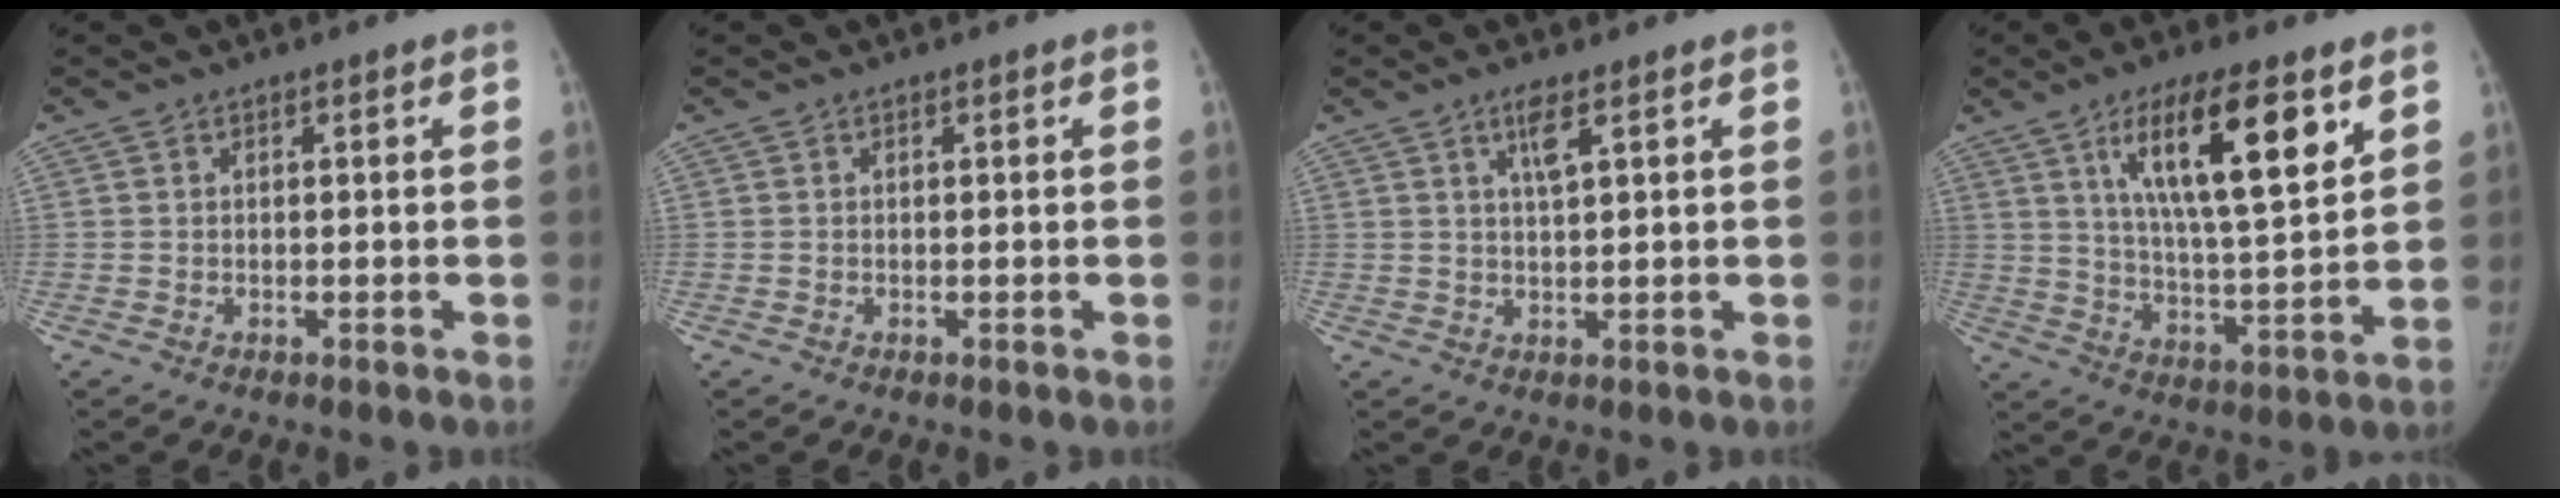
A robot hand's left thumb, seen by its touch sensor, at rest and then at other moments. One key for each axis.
{"total": 0.0}
{"total": 3.3, "fx": 1.6, "fy": 0.7, "fz": 2.8, "tx": -0.053, "ty": -0.007, "tz": 0.033}
{"total": 17.2, "fx": 8.1, "fy": 4.6, "fz": 14.5, "tx": -0.222, "ty": -0.037, "tz": 0.142}